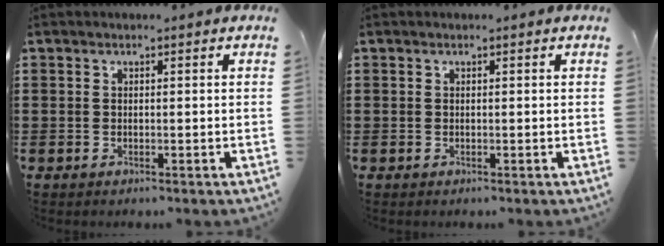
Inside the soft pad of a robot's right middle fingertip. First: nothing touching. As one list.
[{"total": 0.0}]